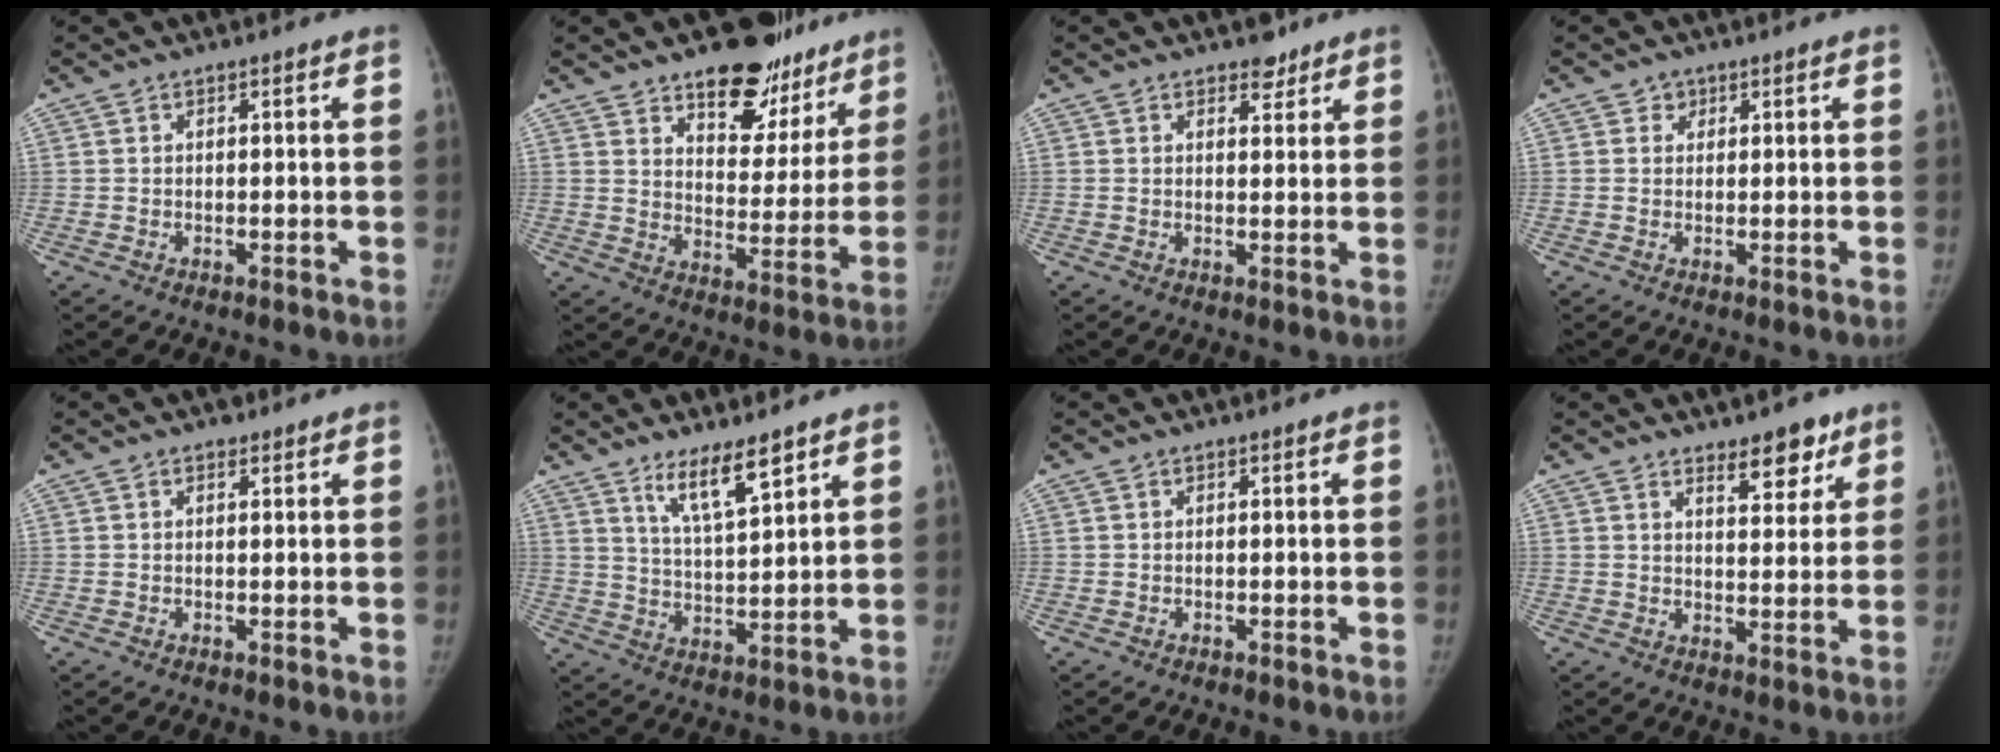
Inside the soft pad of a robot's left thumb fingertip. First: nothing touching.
{"total": 18.3, "force": [13.1, 9.4, 8.7], "torque": [-0.046, -0.081, 0.184]}
{"total": 2.8, "force": [2.2, 1.6, 0.8], "torque": [0.007, -0.013, 0.029]}
{"total": 1.6, "force": [0.8, 1.4, 0.1], "torque": [0.017, -0.002, 0.006]}
{"total": 0.9, "force": [0.6, 0.6, 0.3], "torque": [0.003, -0.003, 0.005]}
{"total": 8.2, "force": [5.8, 1.7, 5.6], "torque": [-0.089, -0.043, 0.109]}
{"total": 0.0}
{"total": 6.5, "force": [4.7, 2.9, 3.6], "torque": [-0.017, -0.031, 0.067]}